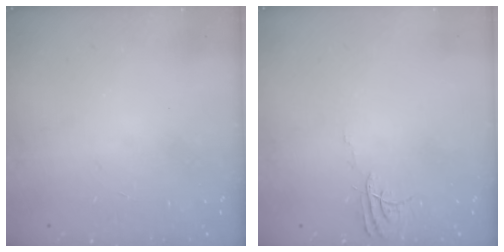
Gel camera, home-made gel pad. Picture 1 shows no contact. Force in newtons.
{"total": 5.1, "press": 5.1, "slide": 0.5}